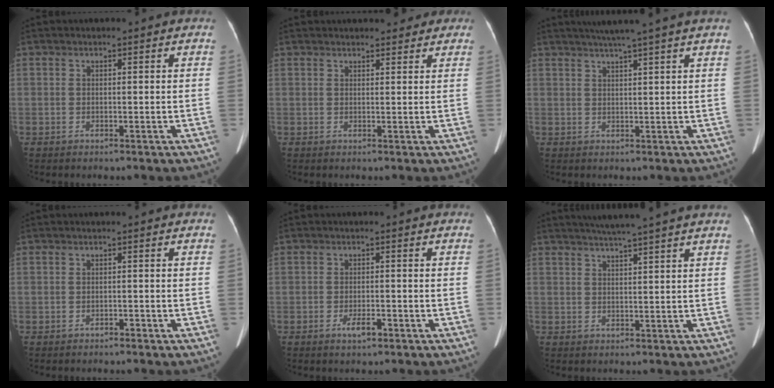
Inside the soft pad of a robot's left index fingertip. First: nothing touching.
{"total": 6.6, "force": [5.7, 2.2, 2.4], "torque": [-0.020, 0.019, 0.067]}
{"total": 6.0, "force": [4.6, -1.6, 3.4], "torque": [-0.049, 0.014, 0.068]}
{"total": 0.7, "force": [-0.6, 0.2, 0.2], "torque": [-0.006, 0.000, -0.009]}
{"total": 2.4, "force": [-1.4, 0.7, 1.8], "torque": [-0.032, 0.000, -0.022]}
{"total": 7.2, "force": [6.1, -1.3, 3.7], "torque": [-0.056, 0.018, 0.081]}